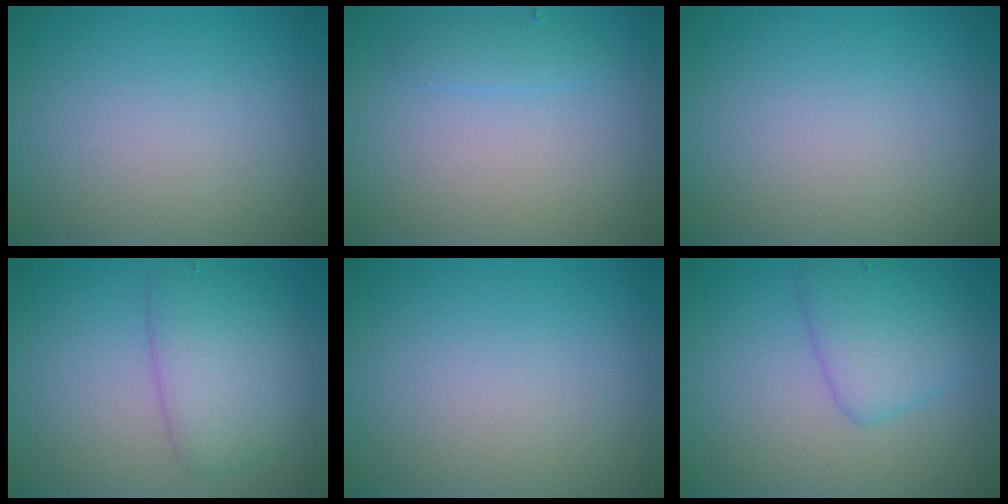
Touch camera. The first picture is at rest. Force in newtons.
{"total": 1.3, "press": 1.3, "slide": 0.1}
{"total": 0.0}
{"total": 4.3, "press": 4.3, "slide": 0.0}
{"total": 0.0}
{"total": 3.5, "press": 3.5, "slide": 0.1}